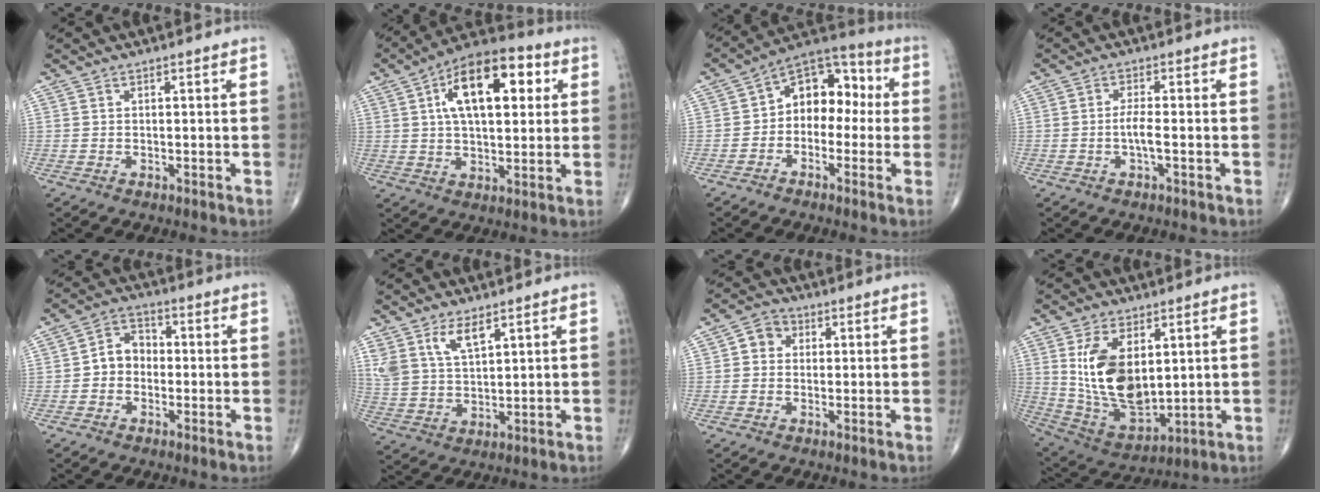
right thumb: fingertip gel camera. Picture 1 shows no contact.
{"total": 17.4, "force": [5.0, 8.6, 14.3], "torque": [-0.203, 0.014, 0.073]}
{"total": 11.2, "force": [-0.2, 7.9, 7.9], "torque": [-0.073, 0.046, -0.025]}
{"total": 3.0, "force": [-0.8, 0.6, 2.9], "torque": [-0.062, 0.004, -0.016]}
{"total": 5.9, "force": [-0.8, 4.8, 3.3], "torque": [-0.032, 0.027, -0.029]}
{"total": 7.3, "force": [4.4, 3.3, 4.8], "torque": [-0.089, -0.020, 0.094]}
{"total": 4.1, "force": [0.6, 3.5, 1.9], "torque": [-0.011, 0.009, 0.001]}
{"total": 15.7, "force": [3.5, 8.6, 12.6], "torque": [-0.220, -0.020, 0.088]}